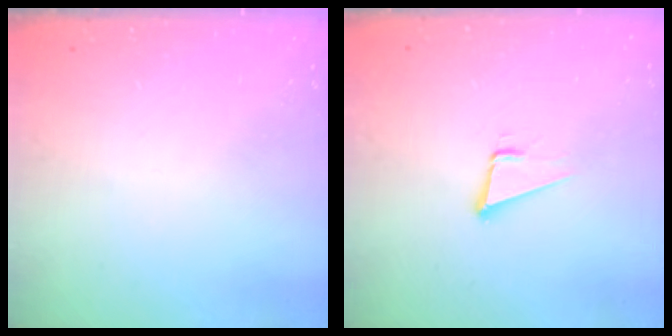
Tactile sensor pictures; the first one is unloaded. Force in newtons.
{"total": 4.8, "press": 3.6, "slide": 3.1}